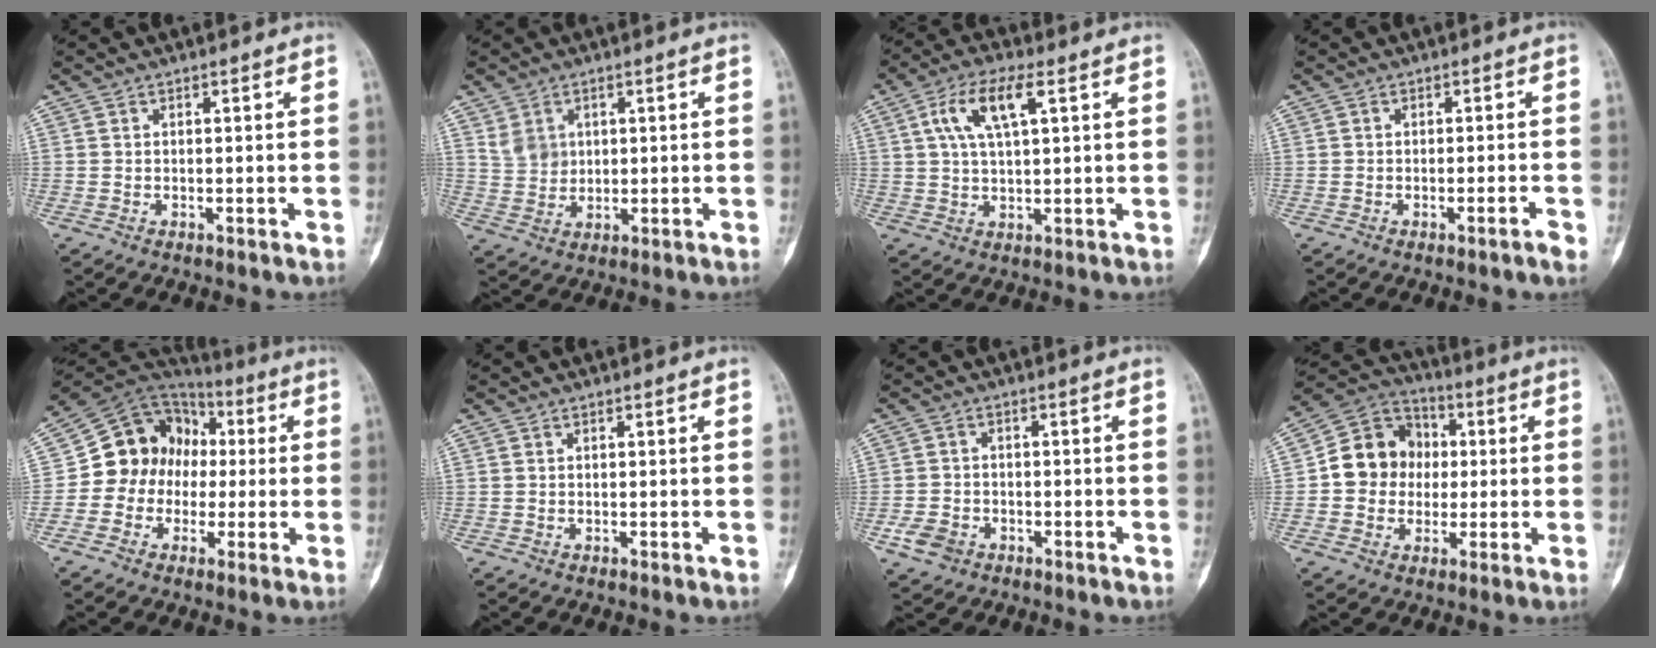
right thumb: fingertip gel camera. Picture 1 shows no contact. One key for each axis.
{"total": 4.7, "fx": 1.8, "fy": 3.8, "fz": 2.1, "tx": -0.022, "ty": -0.007, "tz": 0.043}
{"total": 9.2, "fx": 3.2, "fy": 3.2, "fz": 8.0, "tx": -0.163, "ty": 0.011, "tz": 0.061}
{"total": 2.0, "fx": -1.2, "fy": 0.0, "fz": 1.7, "tx": -0.029, "ty": 0.003, "tz": -0.018}
{"total": 14.1, "fx": -0.3, "fy": 12.3, "fz": 6.9, "tx": -0.076, "ty": 0.041, "tz": -0.012}
{"total": 0.0}
{"total": 4.2, "fx": -2.1, "fy": 3.1, "fz": 1.9, "tx": -0.033, "ty": 0.013, "tz": -0.033}
{"total": 12.4, "fx": 0.1, "fy": 11.1, "fz": 5.4, "tx": -0.049, "ty": 0.027, "tz": -0.007}